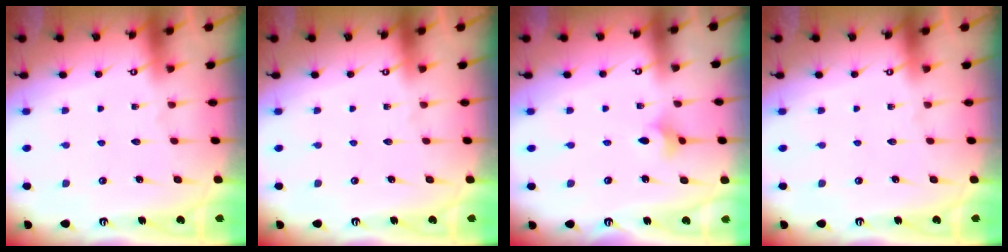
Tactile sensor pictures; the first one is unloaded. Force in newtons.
{"total": 0.0}
{"total": 3.3, "press": 3.2, "slide": 0.7}
{"total": 0.0}